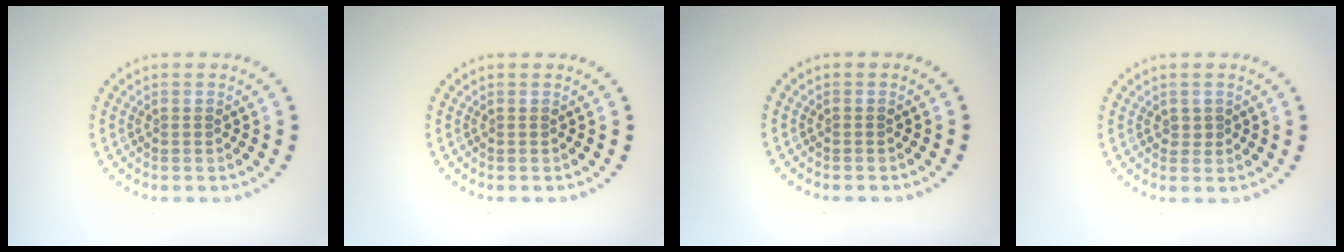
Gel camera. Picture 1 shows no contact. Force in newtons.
{"total": 0.0}
{"total": 0.0}
{"total": 0.5, "press": 0.5, "slide": 0.2}